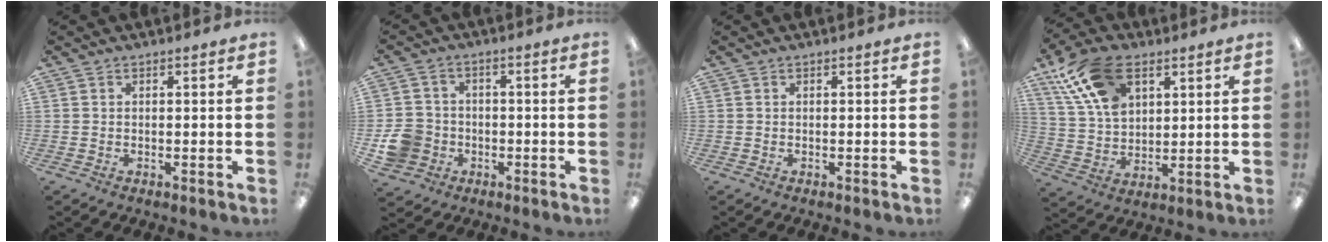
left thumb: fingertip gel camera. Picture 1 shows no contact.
{"total": 8.2, "force": [-2.8, 7.2, 2.7], "torque": [-0.062, 0.026, -0.048]}
{"total": 0.0}
{"total": 15.8, "force": [8.0, 9.4, 9.9], "torque": [-0.210, -0.008, 0.152]}